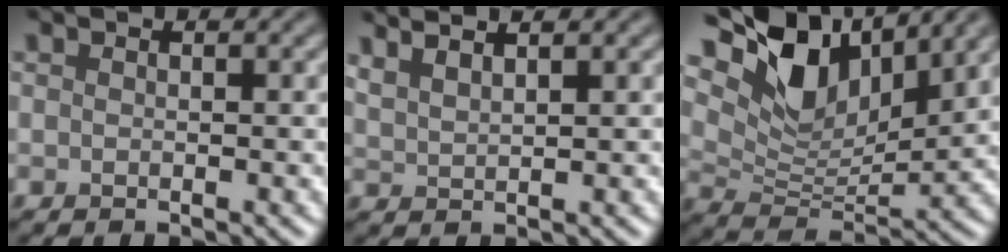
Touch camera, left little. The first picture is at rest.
{"total": 3.8, "force": [3.0, 1.2, 2.1], "torque": [-0.014, 0.024, 0.025]}
{"total": 10.5, "force": [6.1, 5.4, 6.6], "torque": [-0.136, 0.005, 0.108]}